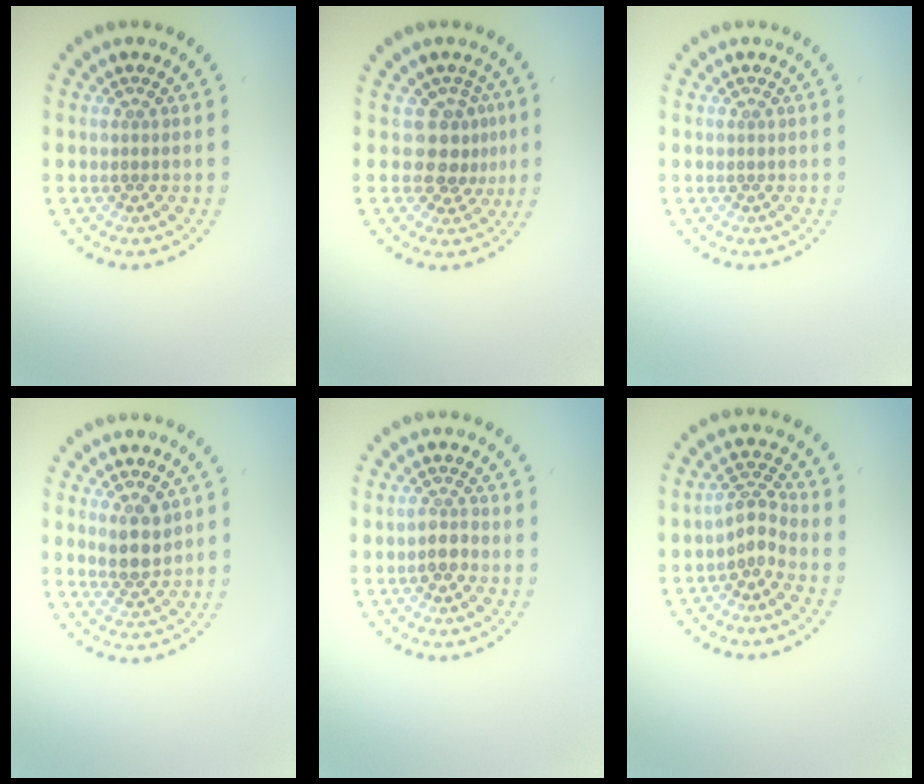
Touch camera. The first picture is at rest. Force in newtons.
{"total": 2.8, "press": 2.1, "slide": 1.8}
{"total": 0.0}
{"total": 2.6, "press": 2.4, "slide": 1.0}
{"total": 1.6, "press": 1.3, "slide": 0.9}
{"total": 2.2, "press": 1.5, "slide": 1.6}